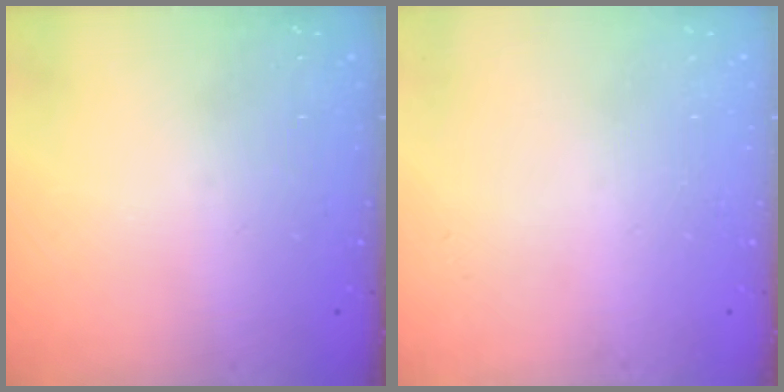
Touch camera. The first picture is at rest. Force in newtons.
{"total": 0.0}